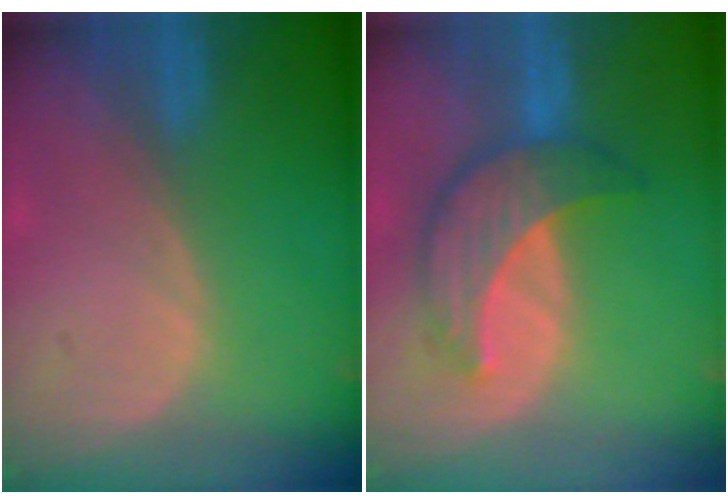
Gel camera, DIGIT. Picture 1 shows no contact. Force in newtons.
{"total": 7.8, "press": 7.5, "slide": 2.2}